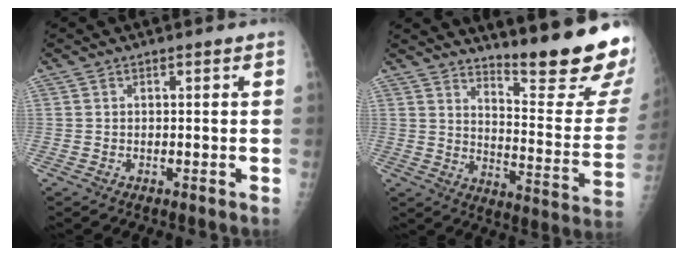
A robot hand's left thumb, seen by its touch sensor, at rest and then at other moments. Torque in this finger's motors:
{"motor_torque": [0.46, 0.33, 0.07, -0.12, 0.09]}